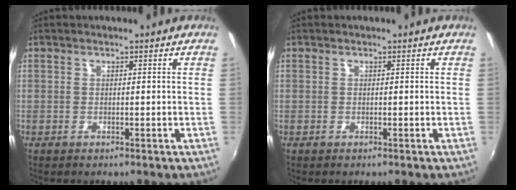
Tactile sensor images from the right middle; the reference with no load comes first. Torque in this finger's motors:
{"motor_torque": [0.07, -0.07, 0.00, 0.00]}